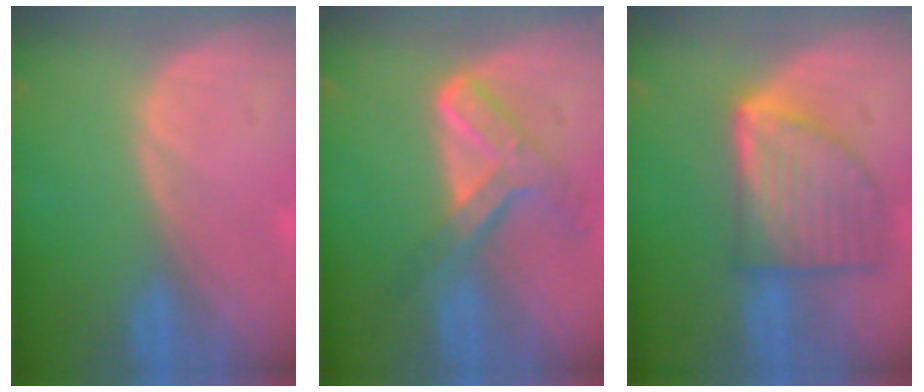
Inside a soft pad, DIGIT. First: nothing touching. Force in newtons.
{"total": 7.5, "press": 6.2, "slide": 4.2}
{"total": 9.3, "press": 9.3, "slide": 0.4}